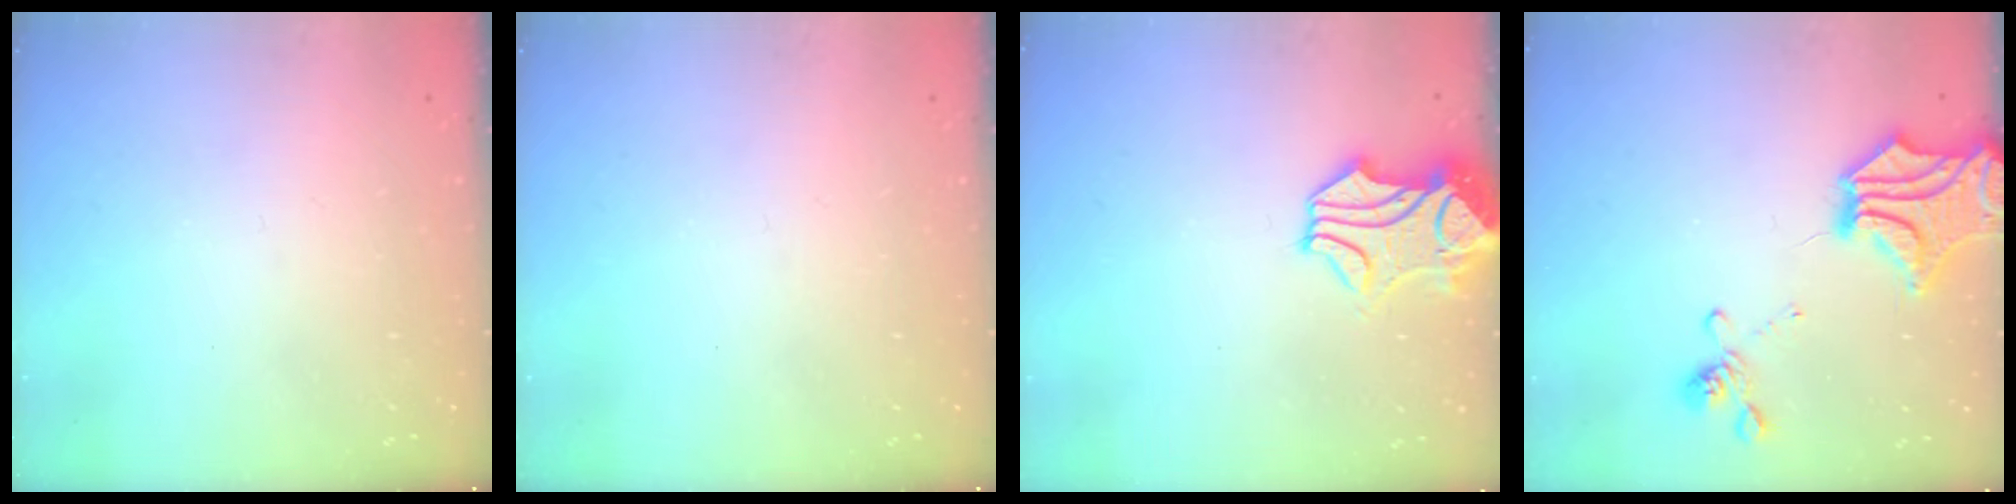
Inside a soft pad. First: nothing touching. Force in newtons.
{"total": 0.0}
{"total": 2.4, "press": 2.1, "slide": 1.2}
{"total": 5.8, "press": 5.1, "slide": 2.6}